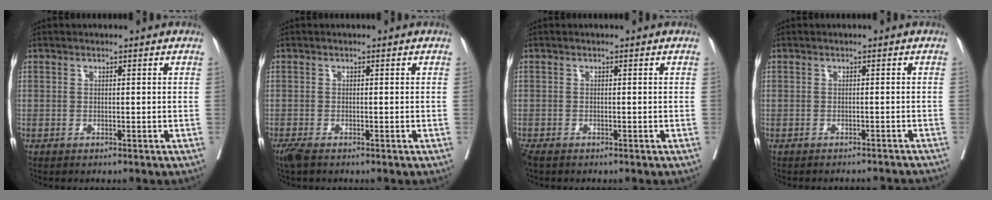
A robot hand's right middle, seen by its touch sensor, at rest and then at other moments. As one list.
[{"total": 2.2, "force": [-1.6, 0.5, 1.3], "torque": [-0.030, -0.009, -0.030]}, {"total": 2.1, "force": [-1.6, 0.8, 1.0], "torque": [-0.025, -0.008, -0.028]}, {"total": 5.2, "force": [-5.1, 0.6, 0.7], "torque": [-0.008, -0.006, -0.050]}]